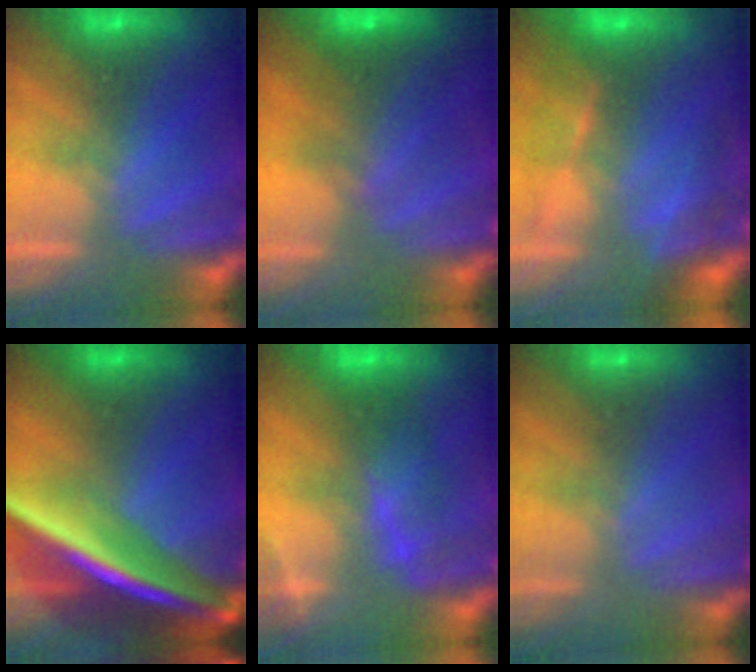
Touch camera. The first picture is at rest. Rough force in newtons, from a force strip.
{"total": 7.4}
{"total": 11.4}
{"total": 8.8}
{"total": 3.7}
{"total": 3.7}